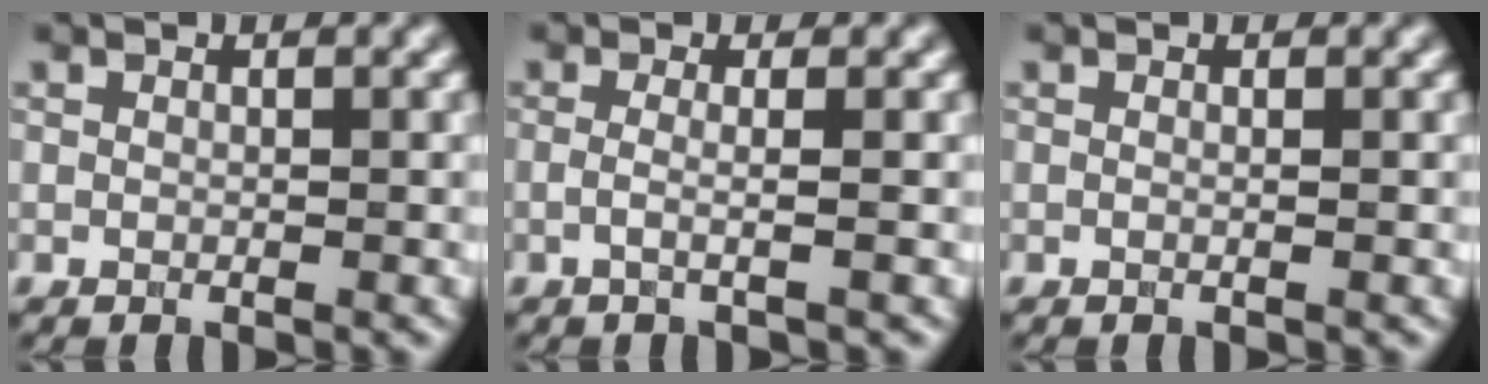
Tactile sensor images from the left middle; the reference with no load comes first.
{"total": 2.1, "force": [-0.2, 0.8, 2.0], "torque": [-0.027, -0.006, -0.015]}
{"total": 0.7, "force": [0.1, 0.3, 0.6], "torque": [-0.009, -0.005, -0.008]}